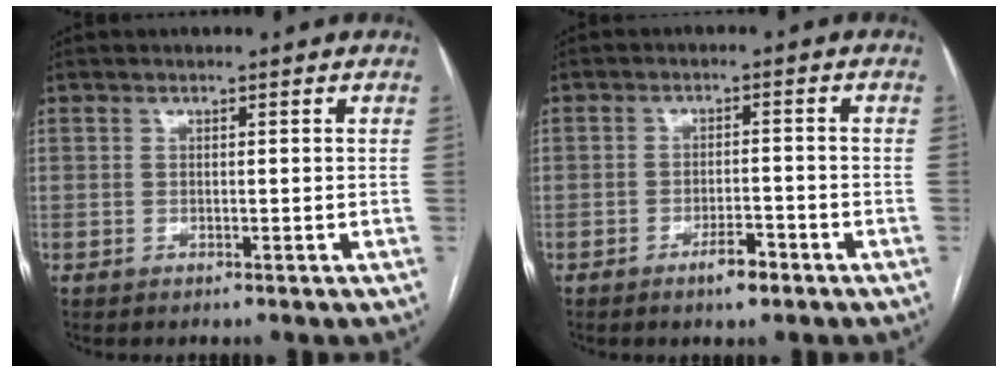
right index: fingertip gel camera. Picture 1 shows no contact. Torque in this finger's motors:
{"motor_torque": [0.05, 0.01, -0.12, -0.05]}